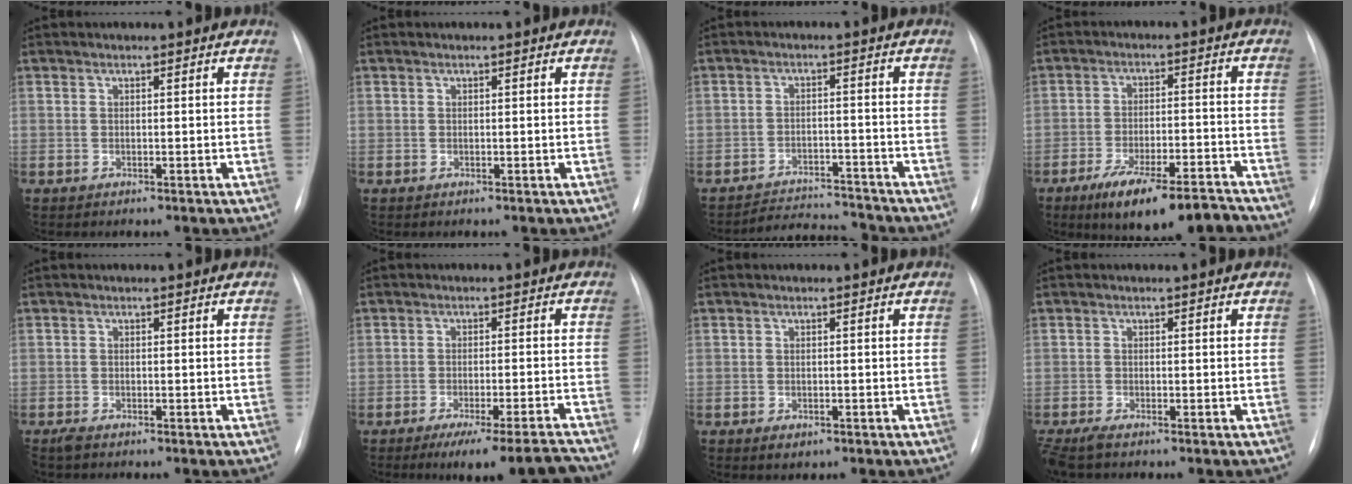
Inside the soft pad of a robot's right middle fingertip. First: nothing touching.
{"total": 0.0}
{"total": 6.9, "force": [-6.8, 1.0, -0.5], "torque": [0.009, 0.009, -0.107]}
{"total": 13.2, "force": [-10.2, 2.8, 7.8], "torque": [-0.117, 0.002, -0.163]}
{"total": 1.5, "force": [-1.2, 0.4, 0.8], "torque": [-0.020, -0.005, -0.020]}
{"total": 10.7, "force": [-9.5, -1.3, 4.7], "torque": [-0.049, -0.001, -0.141]}
{"total": 1.7, "force": [-0.9, 1.0, 0.9], "torque": [-0.013, 0.001, -0.005]}
{"total": 2.9, "force": [-2.3, 0.5, 1.8], "torque": [-0.038, -0.011, -0.041]}